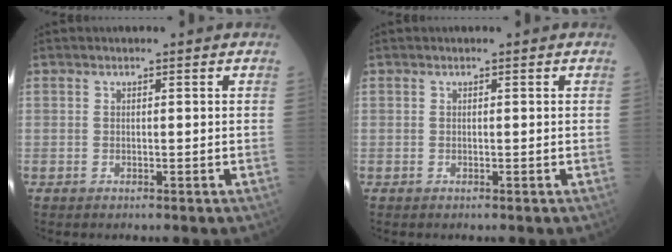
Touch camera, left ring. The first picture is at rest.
{"total": 0.0}